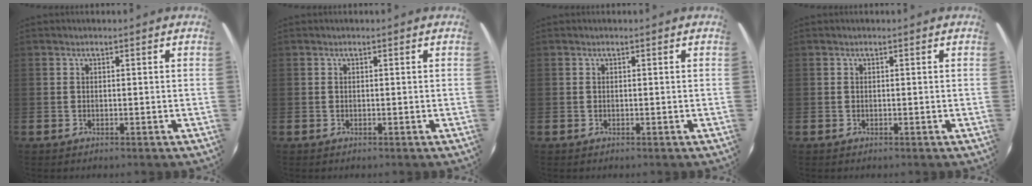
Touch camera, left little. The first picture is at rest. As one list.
[{"total": 0.0}, {"total": 0.0}, {"total": 0.0}]